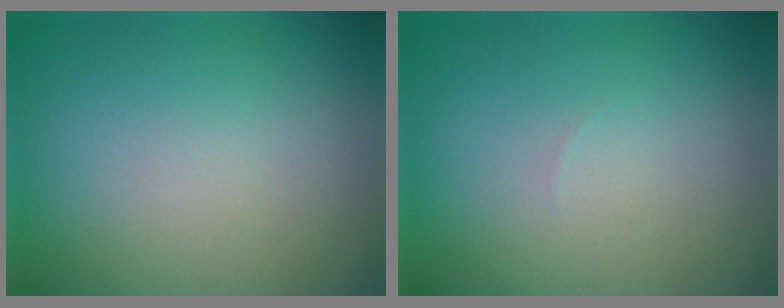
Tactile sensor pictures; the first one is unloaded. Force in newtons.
{"total": 0.0}